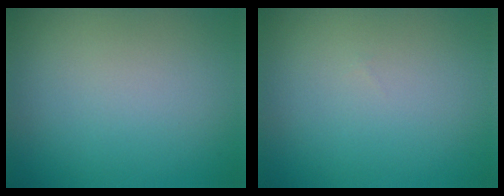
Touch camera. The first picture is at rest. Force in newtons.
{"total": 0.0}